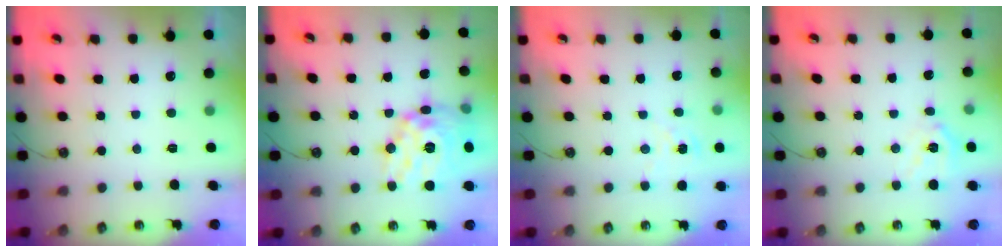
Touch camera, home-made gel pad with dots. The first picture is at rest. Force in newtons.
{"total": 21.6, "press": 21.5, "slide": 2.1}
{"total": 1.6, "press": 1.6, "slide": 0.2}
{"total": 12.0, "press": 11.9, "slide": 1.7}